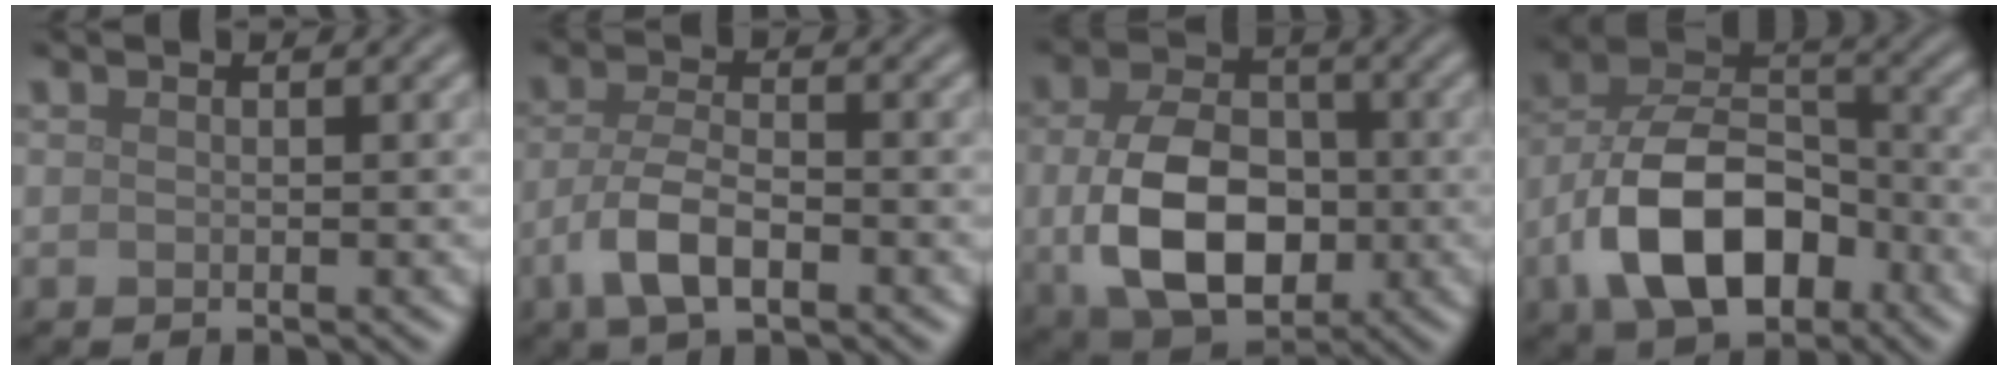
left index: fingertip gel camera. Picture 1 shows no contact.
{"total": 4.6, "force": [-2.1, 1.9, 3.7], "torque": [-0.074, 0.000, -0.044]}
{"total": 10.3, "force": [-1.1, 7.0, 7.4], "torque": [-0.156, -0.019, -0.010]}
{"total": 10.6, "force": [-4.3, 6.2, 7.5], "torque": [-0.142, 0.010, -0.086]}